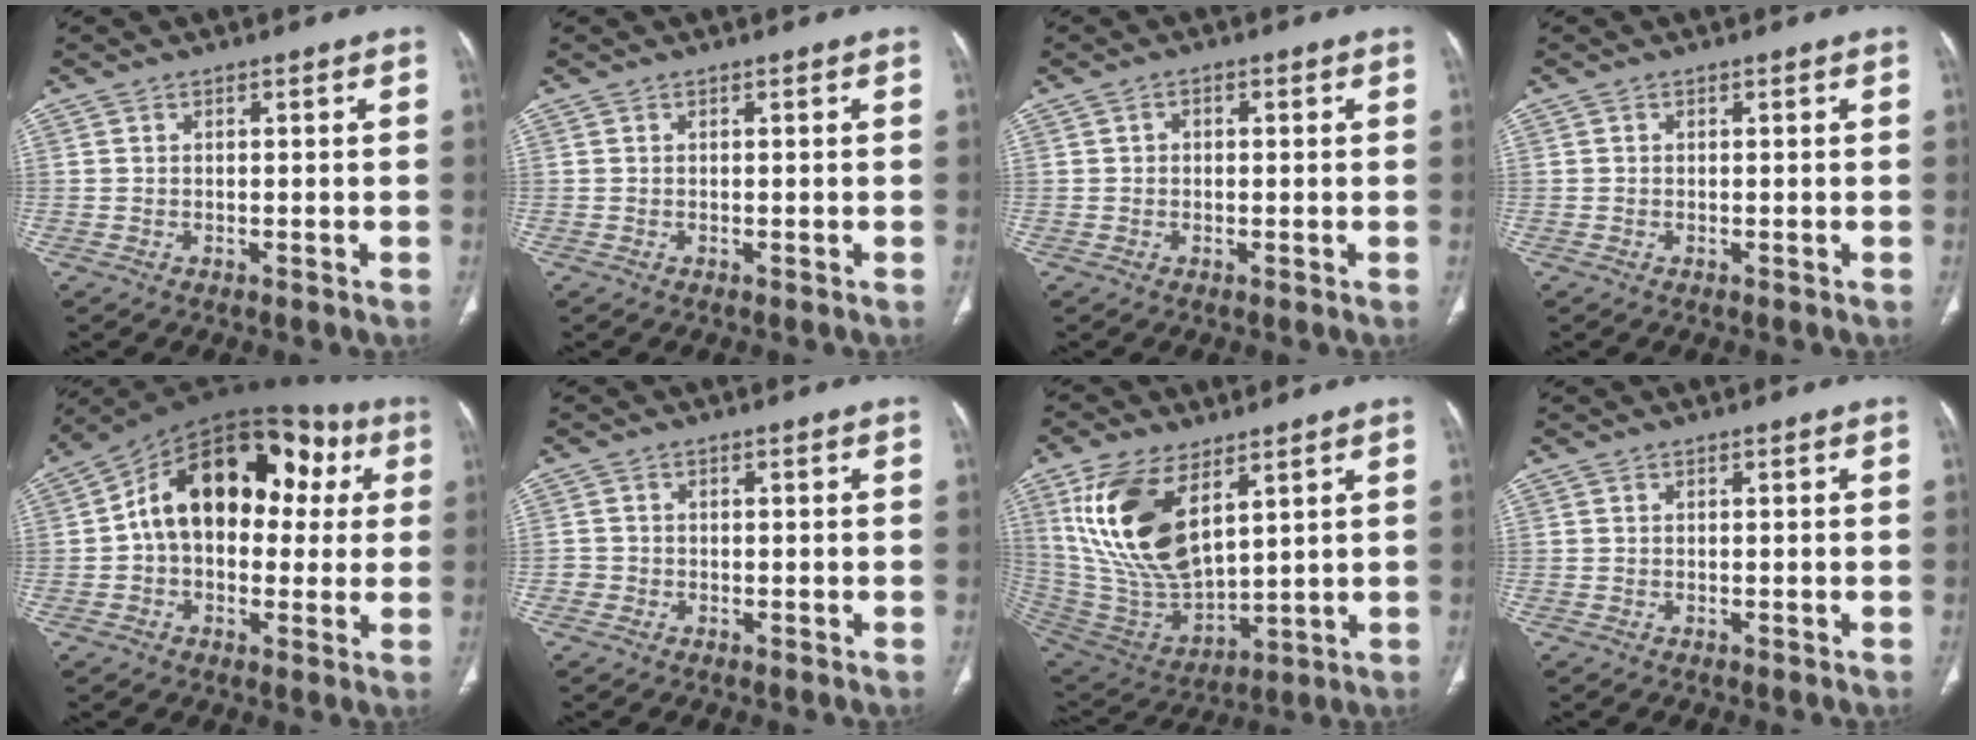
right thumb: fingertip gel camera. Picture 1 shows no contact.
{"total": 0.0}
{"total": 1.3, "force": [0.2, 1.0, 0.8], "torque": [-0.009, 0.008, 0.003]}
{"total": 0.0}
{"total": 21.3, "force": [3.7, 13.7, 15.9], "torque": [-0.203, 0.049, 0.045]}
{"total": 1.4, "force": [-0.5, 1.3, 0.1], "torque": [0.007, 0.006, -0.014]}
{"total": 19.4, "force": [8.1, 9.8, 14.7], "torque": [-0.275, -0.033, 0.172]}
{"total": 0.0}